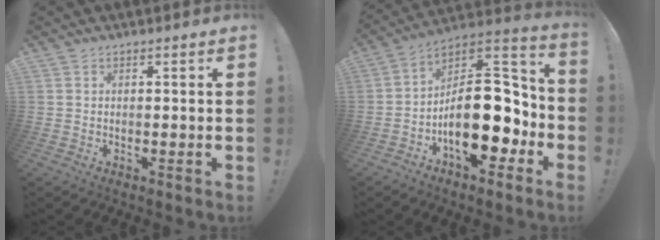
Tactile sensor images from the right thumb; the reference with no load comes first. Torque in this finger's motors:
{"motor_torque": [2.43, 2.55, 1.46, -1.30, 0.60]}